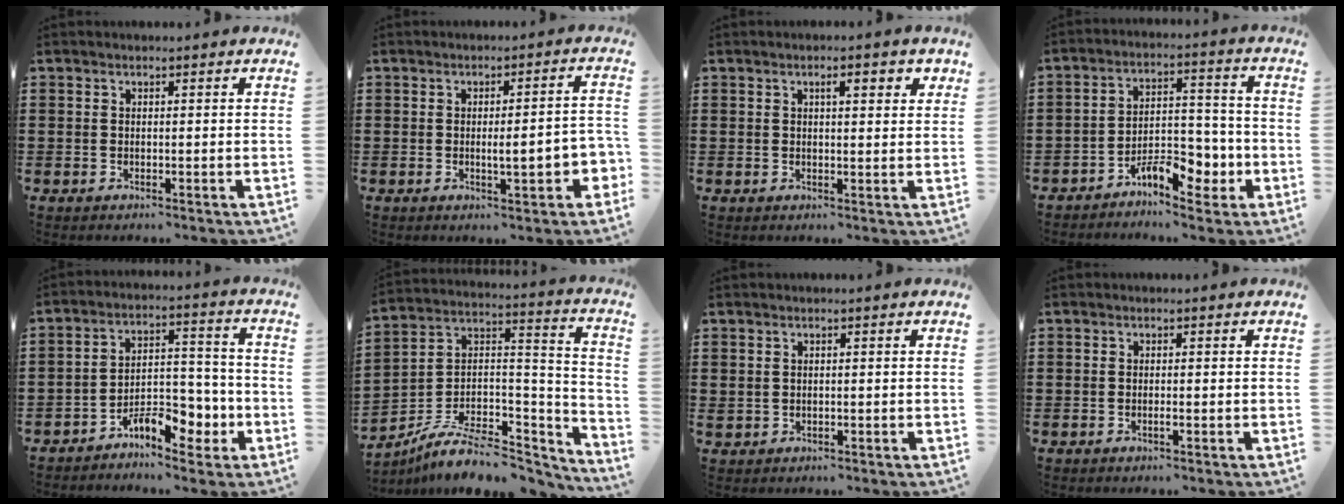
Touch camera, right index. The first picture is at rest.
{"total": 5.4, "force": [-1.1, 1.1, 5.2], "torque": [-0.071, -0.008, -0.023]}
{"total": 2.8, "force": [1.1, 0.8, 2.5], "torque": [-0.035, 0.002, 0.012]}
{"total": 8.3, "force": [-5.0, 3.8, 5.5], "torque": [-0.076, 0.020, -0.088]}
{"total": 8.1, "force": [-5.2, 3.7, 5.0], "torque": [-0.068, 0.021, -0.094]}
{"total": 9.7, "force": [-7.0, 3.8, 5.5], "torque": [-0.103, 0.016, -0.135]}
{"total": 0.6, "force": [0.3, 0.4, 0.3], "torque": [-0.008, 0.002, 0.005]}
{"total": 0.8, "force": [-0.3, -0.1, 0.7], "torque": [-0.012, -0.005, -0.006]}